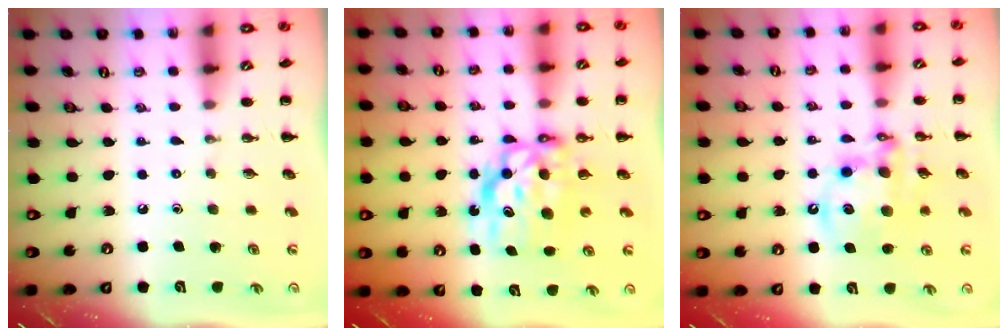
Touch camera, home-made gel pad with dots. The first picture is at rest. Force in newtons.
{"total": 9.1, "press": 8.9, "slide": 2.0}
{"total": 12.6, "press": 12.2, "slide": 3.1}